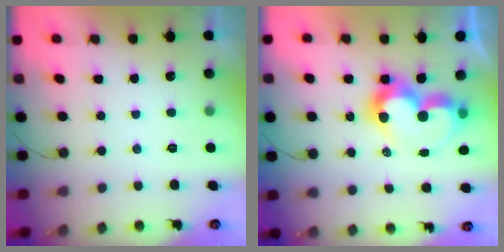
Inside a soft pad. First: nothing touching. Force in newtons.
{"total": 12.4, "press": 12.3, "slide": 1.0}